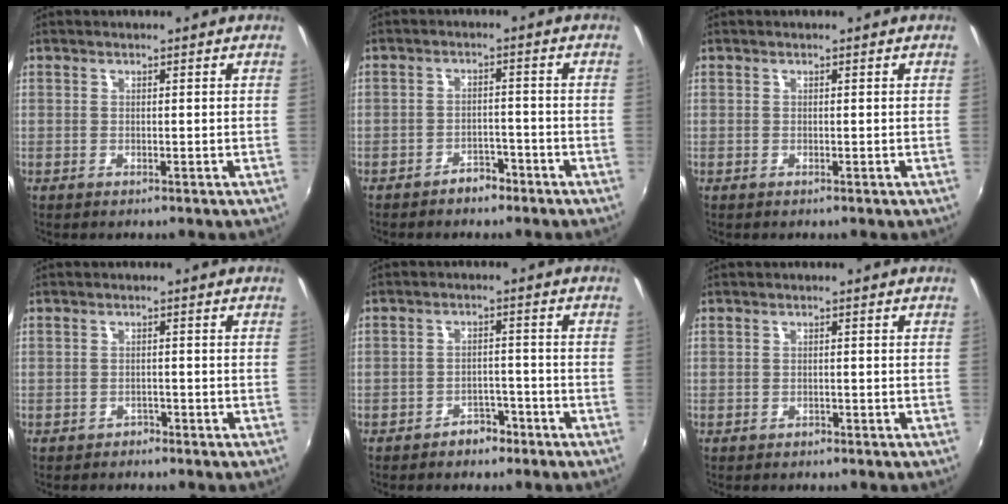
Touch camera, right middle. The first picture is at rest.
{"total": 3.5, "force": [-2.9, 1.7, 1.1], "torque": [-0.027, 0.009, -0.038]}
{"total": 0.0}
{"total": 1.7, "force": [-1.4, 0.9, 0.2], "torque": [-0.006, 0.000, -0.020]}
{"total": 4.0, "force": [-3.1, 2.3, 1.2], "torque": [-0.025, 0.012, -0.040]}
{"total": 1.0, "force": [-0.9, 0.5, 0.2], "torque": [-0.006, 0.001, -0.013]}